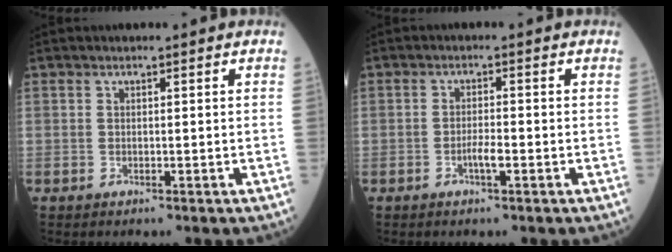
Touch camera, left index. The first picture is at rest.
{"total": 2.1, "force": [-1.0, 0.3, 1.9], "torque": [-0.036, 0.001, -0.018]}